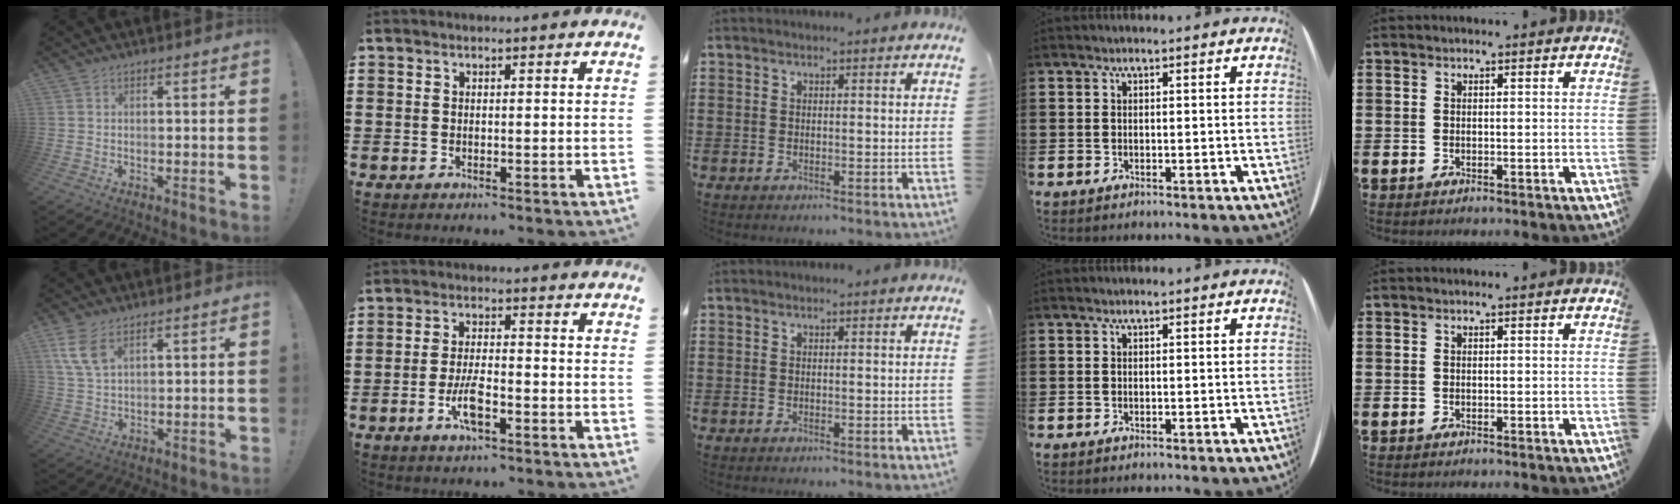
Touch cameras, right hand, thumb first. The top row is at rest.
{"thumb": {"total": 7.5, "force": [4.3, 3.4, 5.1], "torque": [-0.102, -0.014, 0.082]}, "index": {"total": 5.2, "force": [-2.1, 1.4, 4.6], "torque": [-0.097, -0.004, -0.041]}}